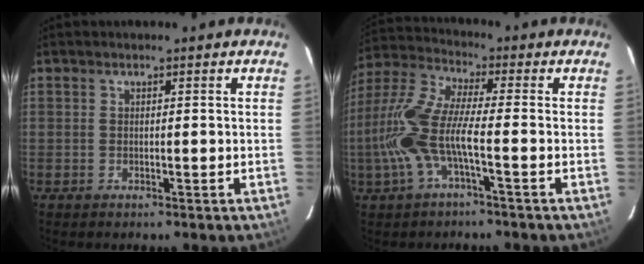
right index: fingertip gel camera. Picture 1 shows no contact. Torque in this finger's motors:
{"motor_torque": [1.46, -0.67, 0.97, 0.21]}